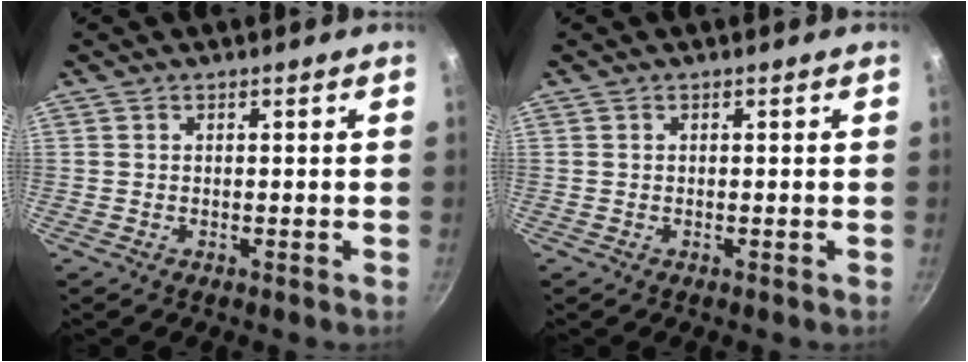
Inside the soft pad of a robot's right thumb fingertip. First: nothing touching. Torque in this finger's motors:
{"motor_torque": [-0.16, -0.17, 0.02, 0.00, 0.02]}